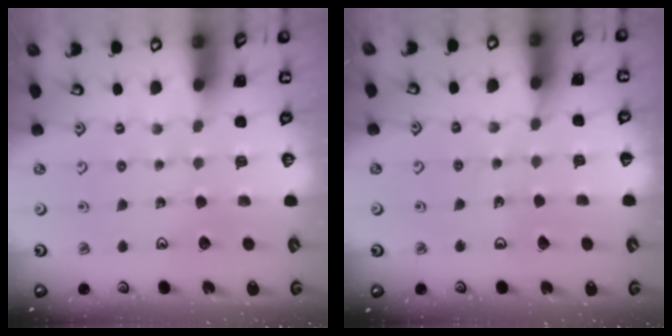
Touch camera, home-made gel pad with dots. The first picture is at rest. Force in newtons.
{"total": 2.2, "press": 2.2, "slide": 0.2}